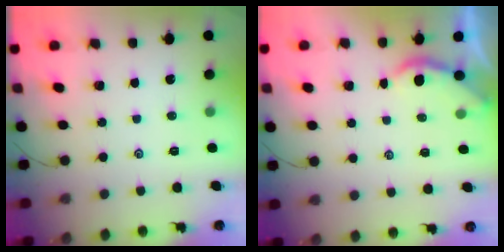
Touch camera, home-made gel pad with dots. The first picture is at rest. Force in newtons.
{"total": 1.9, "press": 1.9, "slide": 0.4}